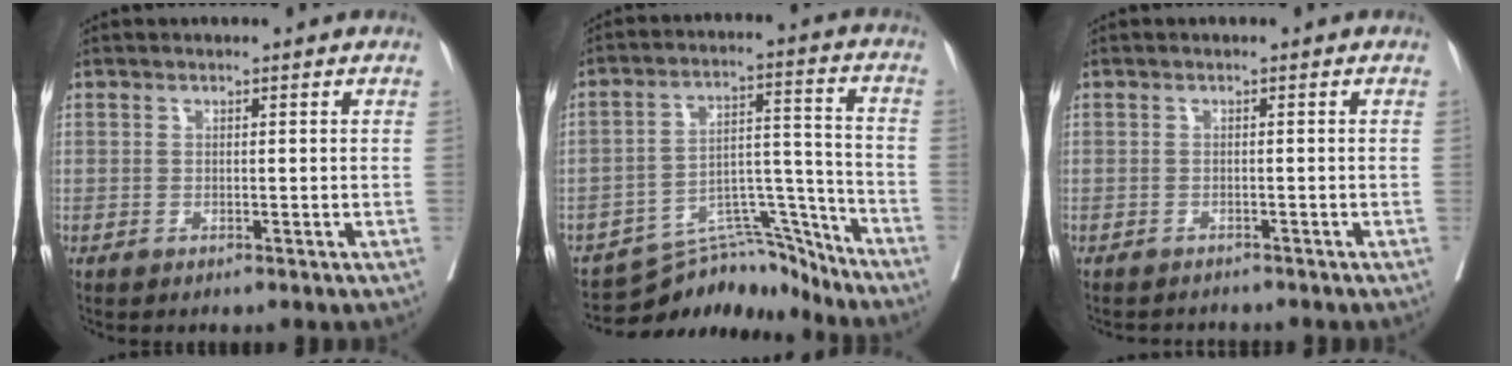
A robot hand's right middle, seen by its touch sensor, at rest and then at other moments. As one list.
[{"total": 12.6, "force": [-12.2, 2.8, 1.9], "torque": [-0.017, 0.047, -0.196]}, {"total": 2.5, "force": [-2.4, 0.5, 0.3], "torque": [-0.001, -0.005, -0.034]}]